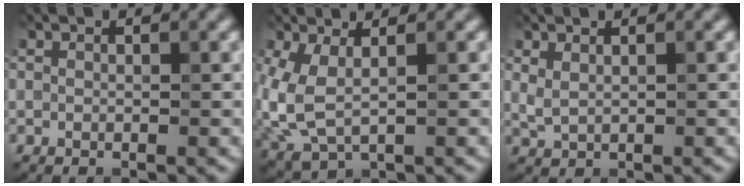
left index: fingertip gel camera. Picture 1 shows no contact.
{"total": 4.2, "force": [0.3, 2.1, 3.6], "torque": [-0.098, -0.009, 0.010]}
{"total": 1.2, "force": [0.8, 0.4, 0.8], "torque": [-0.021, -0.003, 0.021]}